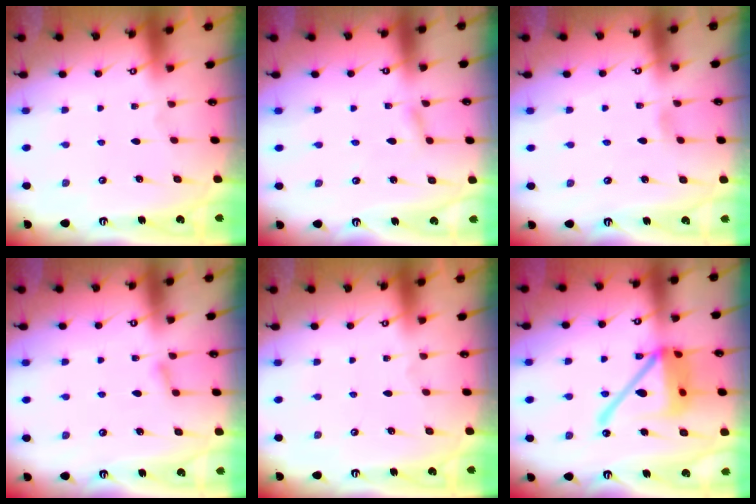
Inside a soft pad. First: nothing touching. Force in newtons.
{"total": 1.7, "press": 1.7, "slide": 0.2}
{"total": 2.9, "press": 2.8, "slide": 0.3}
{"total": 4.3, "press": 4.3, "slide": 0.5}
{"total": 0.0}
{"total": 18.8, "press": 18.6, "slide": 2.5}